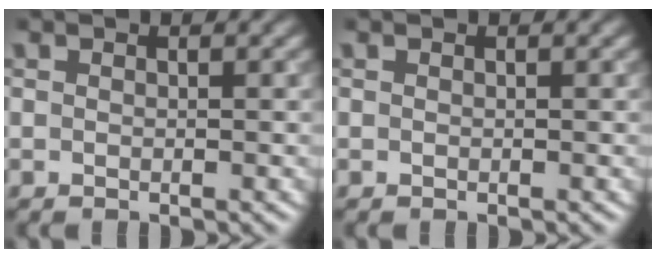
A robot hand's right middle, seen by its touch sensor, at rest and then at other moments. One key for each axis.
{"total": 0.0}